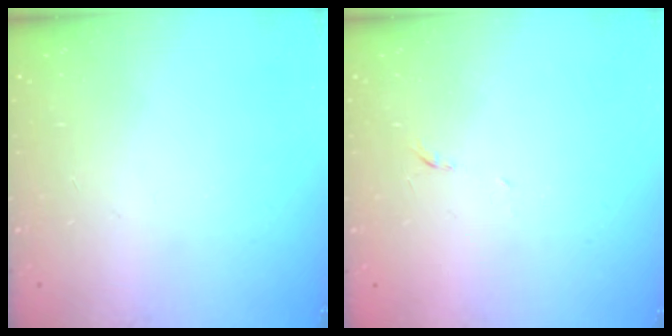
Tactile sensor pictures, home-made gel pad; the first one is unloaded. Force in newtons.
{"total": 3.9, "press": 3.8, "slide": 0.9}